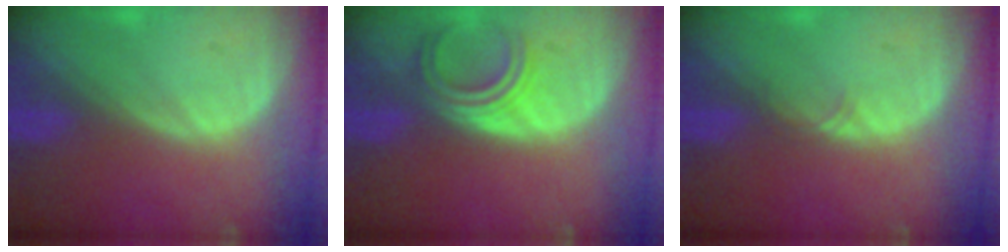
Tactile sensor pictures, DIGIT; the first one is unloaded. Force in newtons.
{"total": 4.5, "press": 4.5, "slide": 0.7}
{"total": 0.9, "press": 0.8, "slide": 0.2}